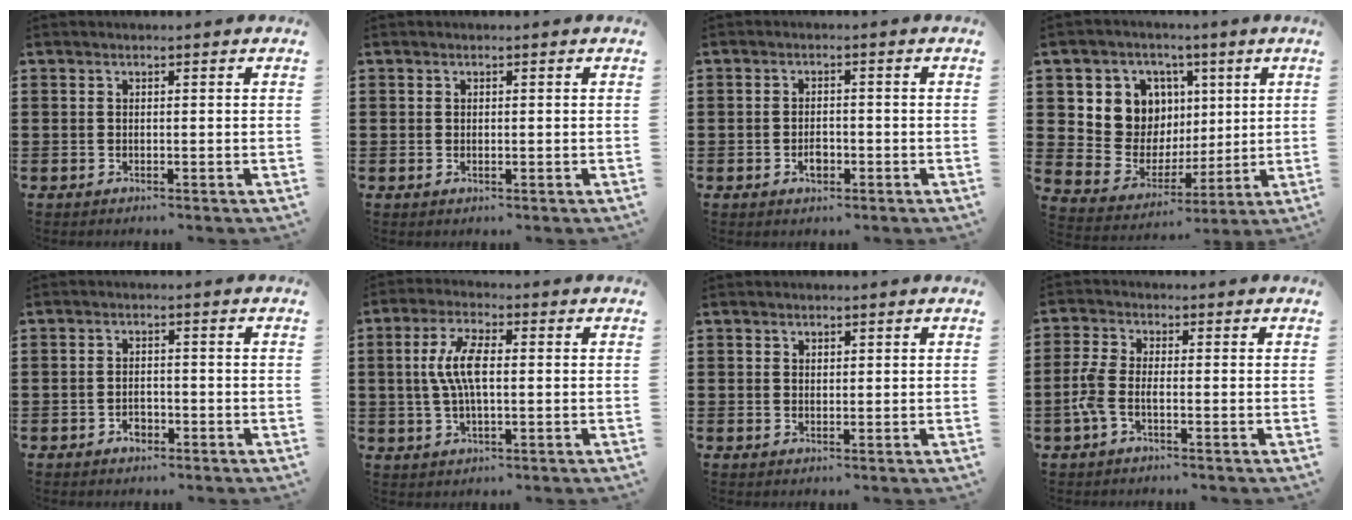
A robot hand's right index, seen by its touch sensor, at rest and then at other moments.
{"total": 0.0}
{"total": 2.5, "force": [-1.0, 1.4, 1.8], "torque": [-0.035, 0.002, -0.019]}
{"total": 9.2, "force": [2.7, 8.5, 2.1], "torque": [-0.075, -0.024, 0.056]}
{"total": 2.1, "force": [-1.2, 1.3, 1.1], "torque": [-0.023, 0.001, -0.025]}
{"total": 6.8, "force": [0.4, 2.3, 6.4], "torque": [-0.140, 0.002, -0.002]}
{"total": 1.0, "force": [0.8, 0.6, 0.1], "torque": [-0.003, 0.003, 0.016]}
{"total": 3.5, "force": [-1.4, 1.3, 3.0], "torque": [-0.089, -0.008, -0.035]}